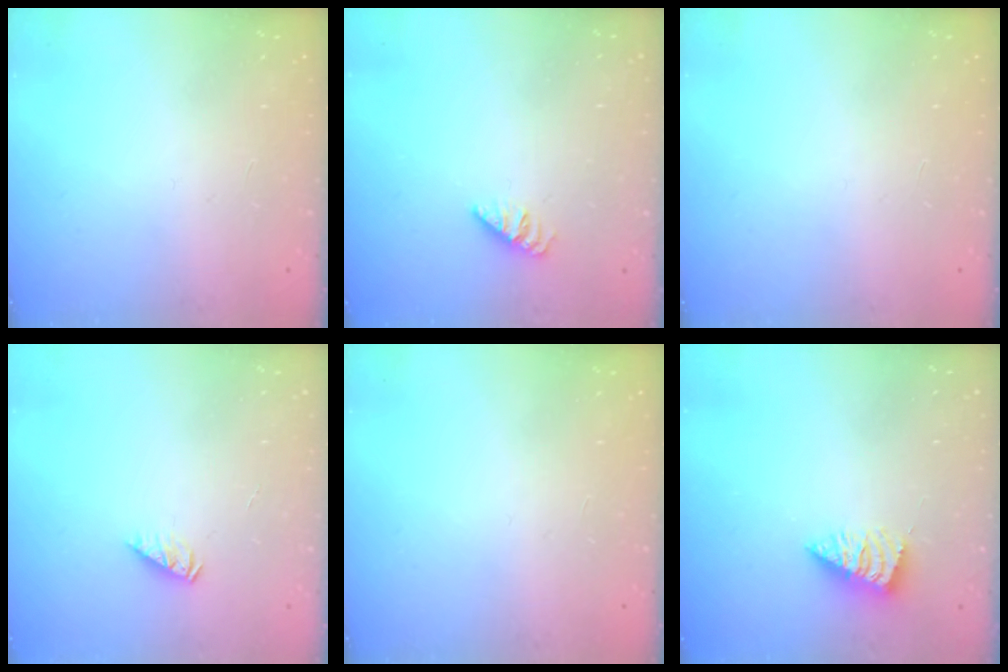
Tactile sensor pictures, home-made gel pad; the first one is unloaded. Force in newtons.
{"total": 0.0}
{"total": 0.0}
{"total": 2.0, "press": 2.0, "slide": 0.2}
{"total": 0.0}
{"total": 0.9, "press": 0.9, "slide": 0.1}